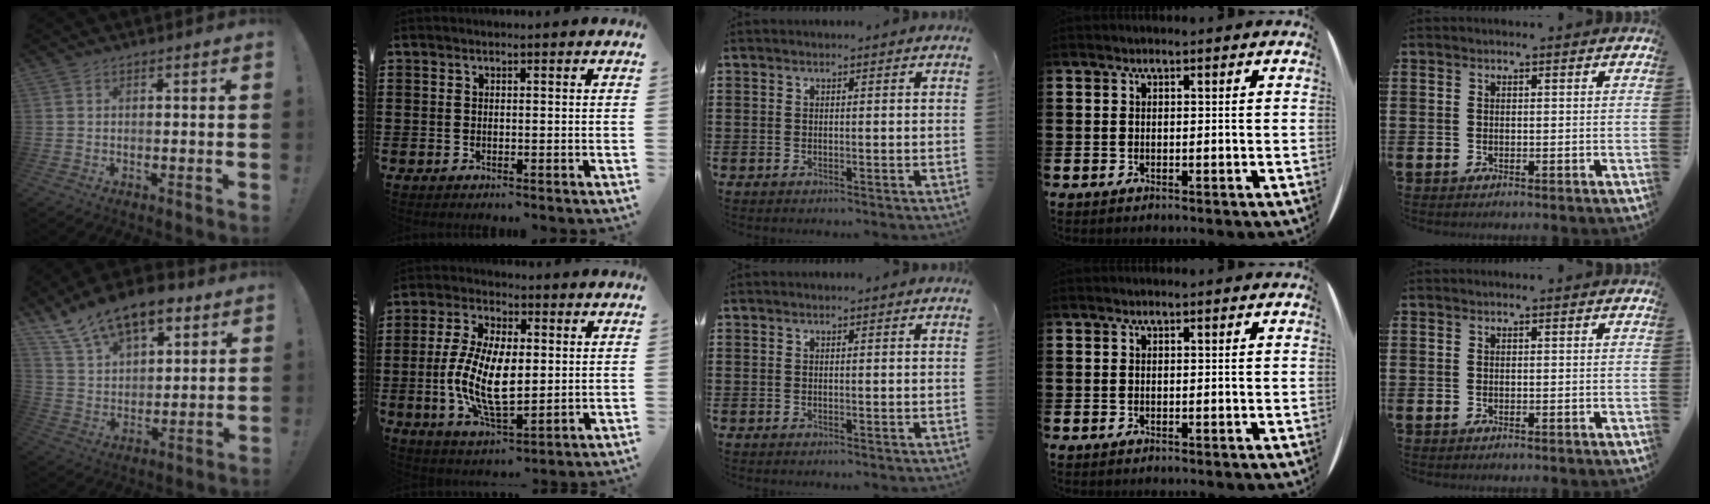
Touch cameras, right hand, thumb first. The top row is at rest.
{"thumb": {"total": 16.1, "force": [11.0, 8.6, 8.0], "torque": [-0.137, -0.067, 0.202]}, "index": {"total": 11.0, "force": [-0.5, 5.2, 9.7], "torque": [-0.207, 0.001, -0.010]}}